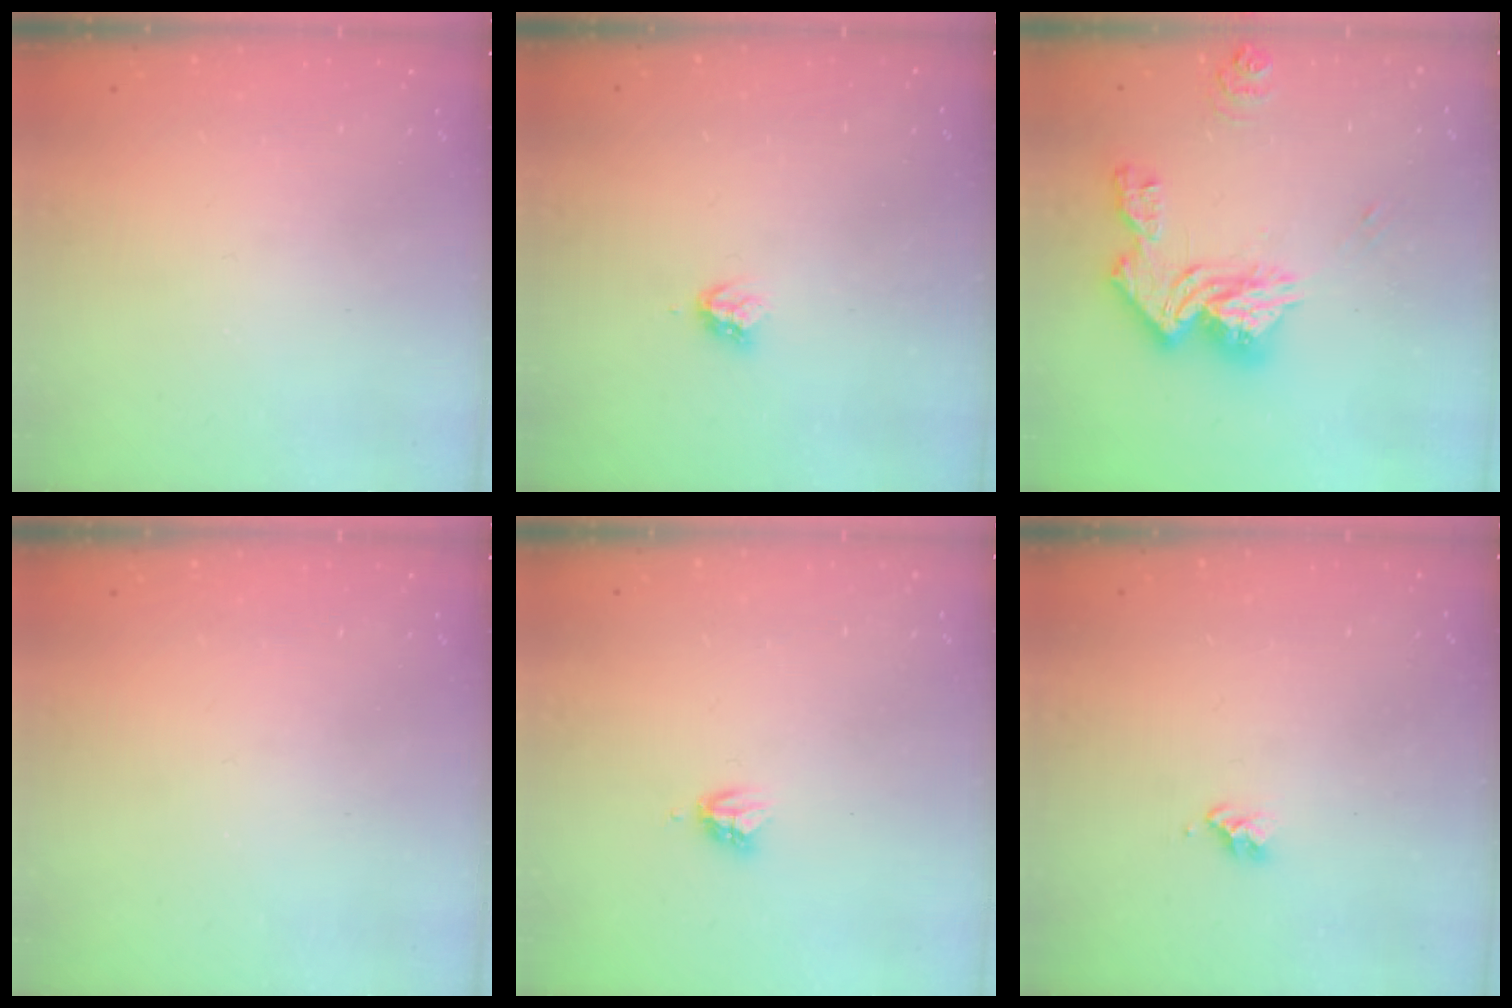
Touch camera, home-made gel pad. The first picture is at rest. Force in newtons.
{"total": 3.6, "press": 3.5, "slide": 0.6}
{"total": 16.0, "press": 15.9, "slide": 1.8}
{"total": 0.0}
{"total": 3.9, "press": 3.8, "slide": 0.5}
{"total": 2.7, "press": 2.7, "slide": 0.3}